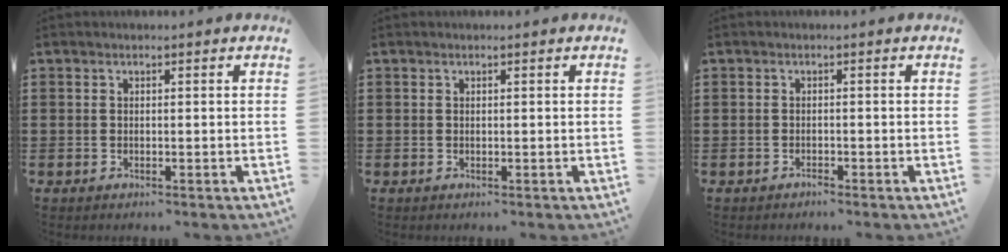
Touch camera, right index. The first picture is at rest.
{"total": 0.0}
{"total": 0.9, "force": [-0.9, 0.1, 0.0], "torque": [-0.003, 0.001, -0.019]}